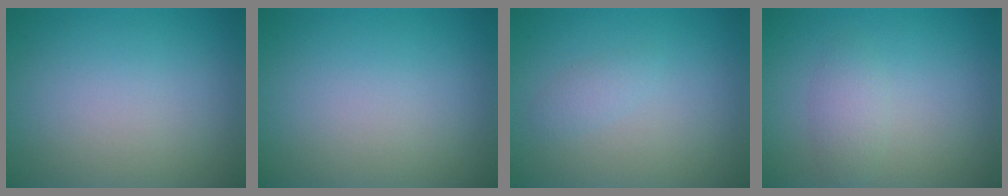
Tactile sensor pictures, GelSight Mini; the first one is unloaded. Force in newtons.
{"total": 0.0}
{"total": 1.1, "press": 1.1, "slide": 0.0}
{"total": 1.7, "press": 1.7, "slide": 0.0}